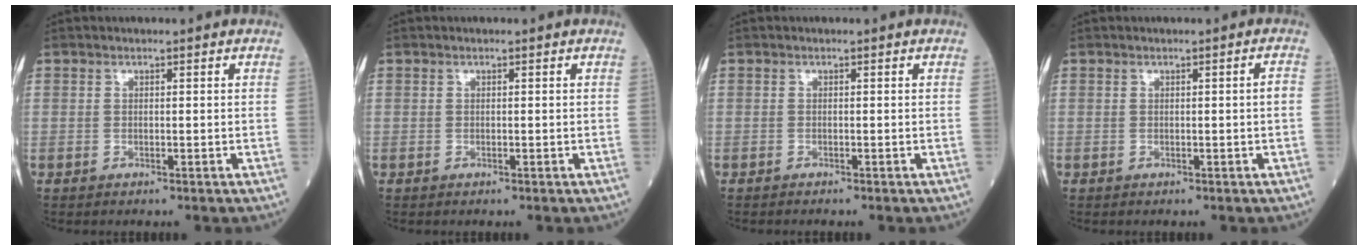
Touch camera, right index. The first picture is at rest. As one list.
[{"total": 0.0}, {"total": 0.5, "force": [-0.5, 0.0, 0.1], "torque": [-0.002, -0.001, -0.011]}, {"total": 1.2, "force": [-0.2, -0.2, 1.2], "torque": [-0.016, 0.000, -0.001]}]